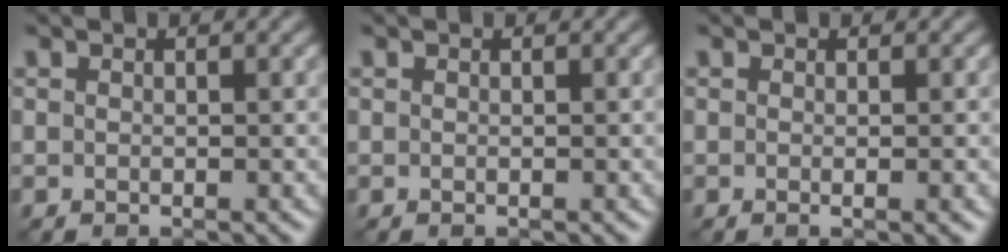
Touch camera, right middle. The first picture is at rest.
{"total": 0.0}
{"total": 1.4, "force": [-0.1, 0.3, 1.3], "torque": [-0.015, -0.002, -0.005]}